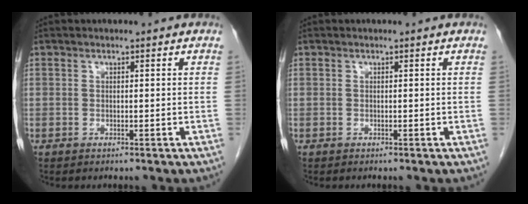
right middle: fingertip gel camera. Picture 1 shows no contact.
{"total": 0.0}